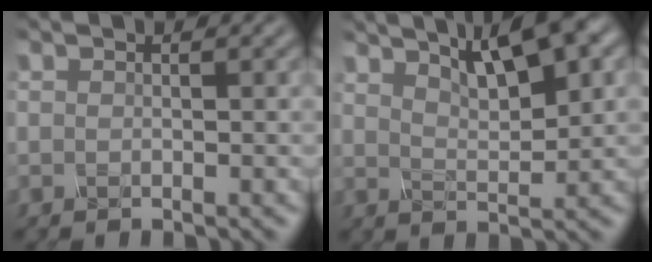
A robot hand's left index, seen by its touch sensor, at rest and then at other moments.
{"total": 5.1, "force": [3.7, 0.6, 3.4], "torque": [-0.058, 0.015, 0.082]}